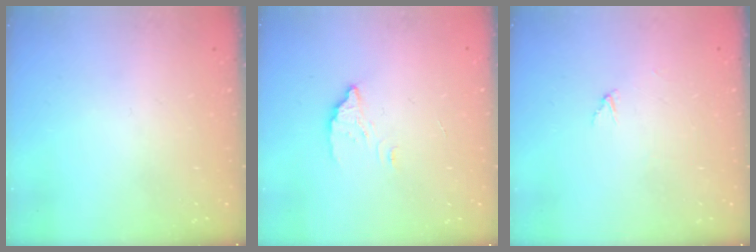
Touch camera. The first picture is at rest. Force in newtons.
{"total": 2.8, "press": 2.8, "slide": 0.2}
{"total": 2.7, "press": 2.7, "slide": 0.1}